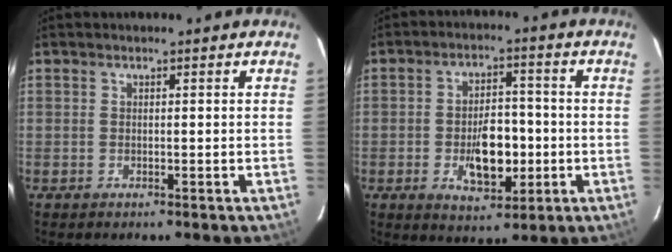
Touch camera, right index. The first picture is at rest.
{"total": 9.8, "force": [-2.3, 5.4, 7.9], "torque": [-0.138, 0.008, -0.024]}